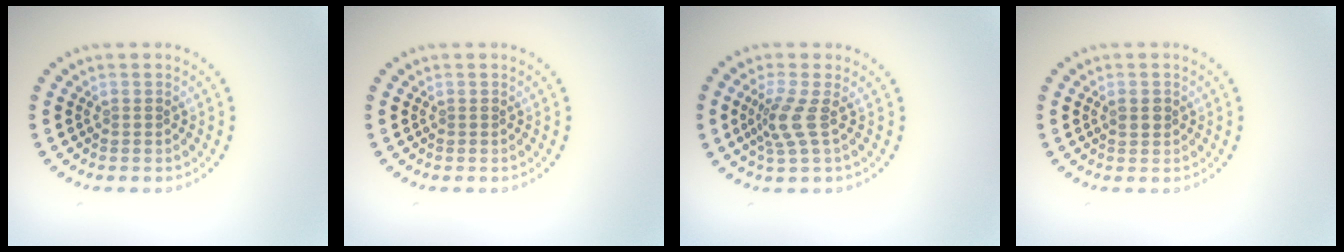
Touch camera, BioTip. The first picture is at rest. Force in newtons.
{"total": 0.0}
{"total": 2.6, "press": 1.9, "slide": 1.8}
{"total": 1.2, "press": 1.2, "slide": 0.2}